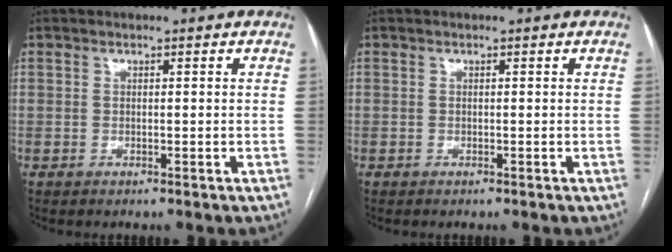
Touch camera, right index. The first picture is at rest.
{"total": 0.0}